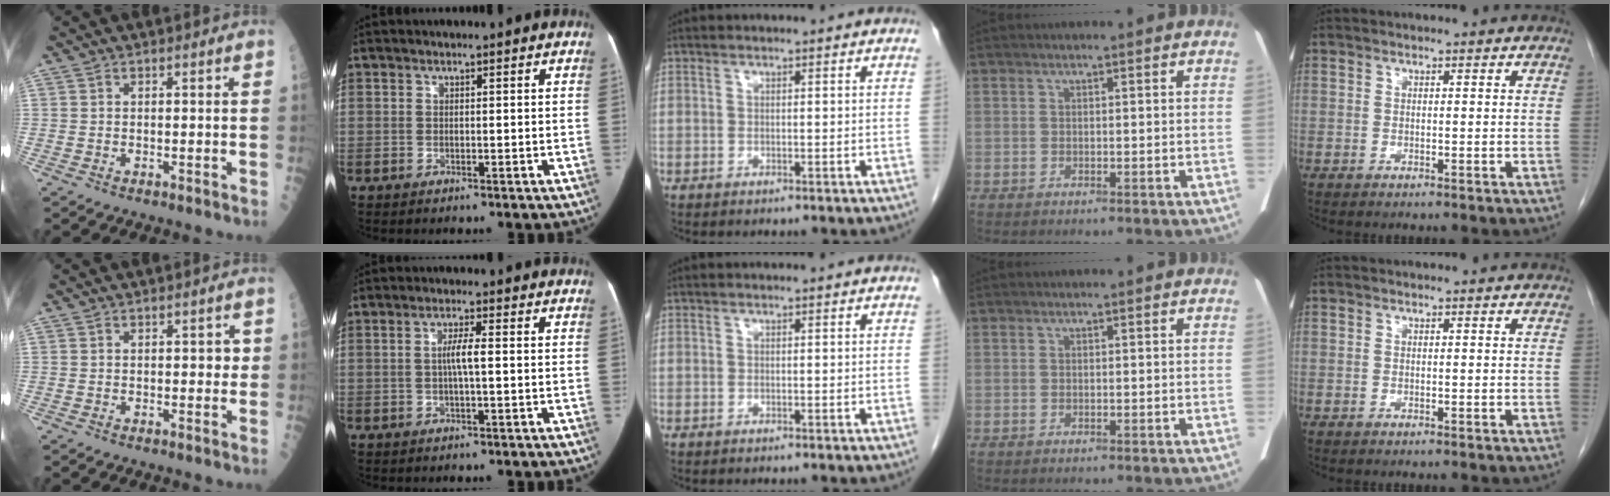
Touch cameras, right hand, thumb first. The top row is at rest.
{"thumb": {"total": 1.6, "force": [0.2, 1.0, 1.3], "torque": [0.001, 0.002, -0.001]}, "index": {"total": 3.5, "force": [-0.1, 0.4, 3.4], "torque": [-0.065, 0.007, -0.001]}}